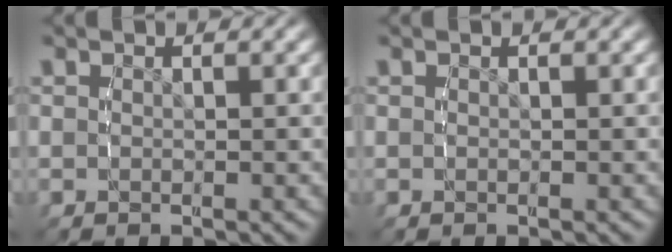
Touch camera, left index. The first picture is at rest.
{"total": 0.0}